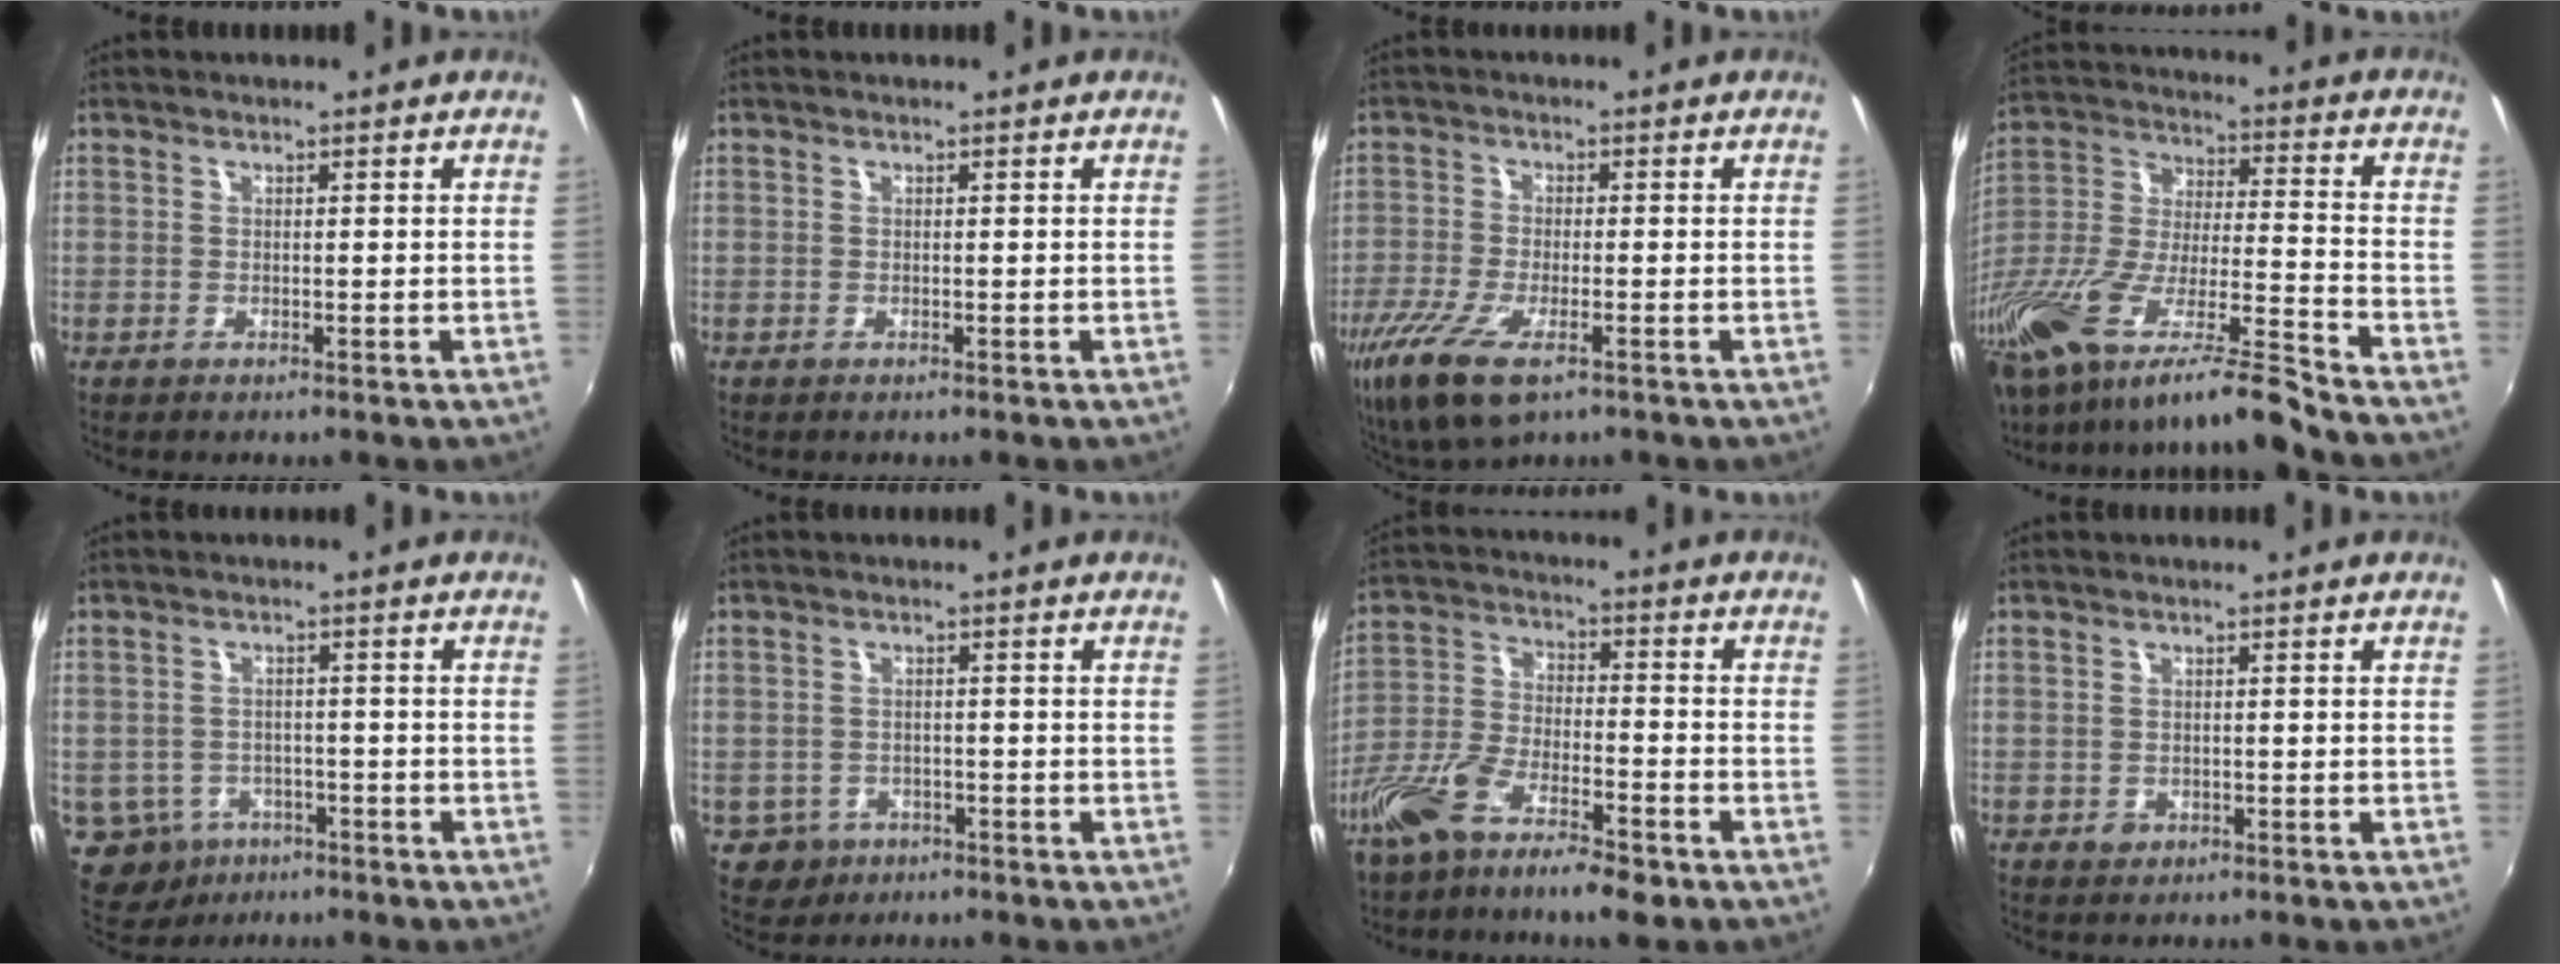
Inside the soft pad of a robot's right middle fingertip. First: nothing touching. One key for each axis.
{"total": 0.0}
{"total": 11.8, "fx": -6.8, "fy": 4.3, "fz": 8.7, "tx": -0.195, "ty": -0.046, "tz": -0.125}
{"total": 21.0, "fx": -16.4, "fy": 0.4, "fz": 13.1, "tx": -0.245, "ty": -0.047, "tz": -0.304}
{"total": 9.4, "fx": -4.6, "fy": 7.6, "fz": 3.1, "tx": -0.100, "ty": -0.010, "tz": -0.059}
{"total": 4.7, "fx": -2.0, "fy": 4.1, "fz": 1.1, "tx": -0.035, "ty": -0.001, "tz": -0.023}
{"total": 11.4, "fx": -7.9, "fy": 3.5, "fz": 7.5, "tx": -0.163, "ty": -0.013, "tz": -0.147}
{"total": 1.2, "fx": -0.5, "fy": 1.1, "fz": 0.3, "tx": -0.005, "ty": -0.004, "tz": -0.006}